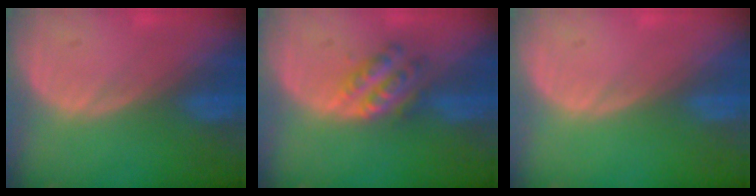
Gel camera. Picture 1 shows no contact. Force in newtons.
{"total": 5.4, "press": 4.9, "slide": 2.2}
{"total": 0.0}